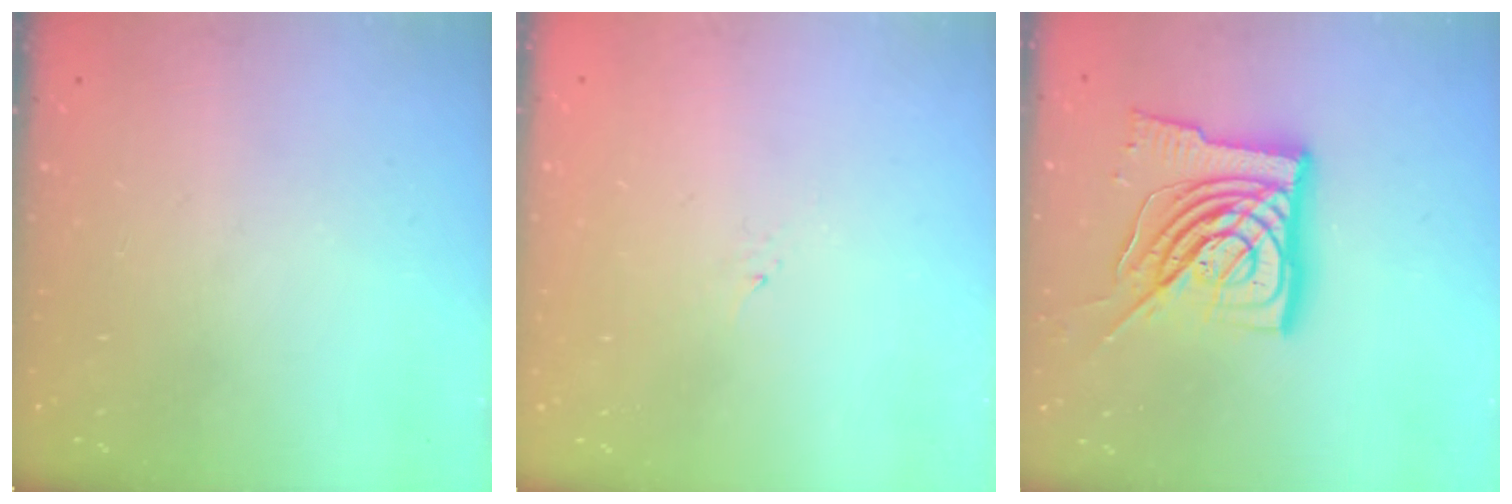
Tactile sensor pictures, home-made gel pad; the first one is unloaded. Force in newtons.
{"total": 1.2, "press": 1.1, "slide": 0.2}
{"total": 18.2, "press": 18.1, "slide": 1.9}